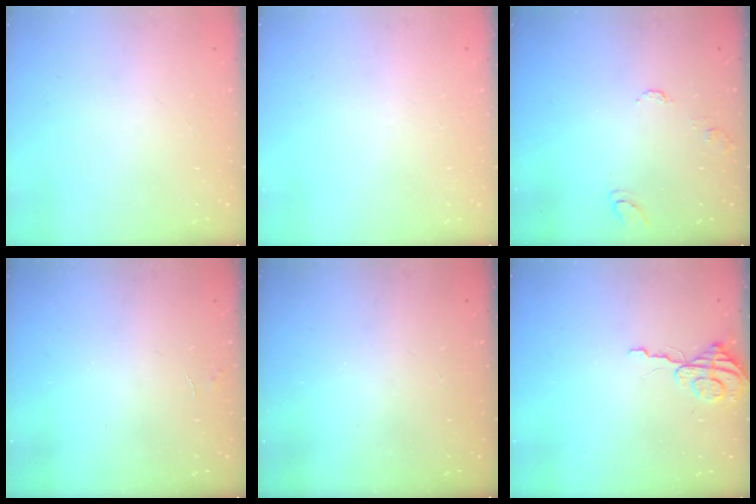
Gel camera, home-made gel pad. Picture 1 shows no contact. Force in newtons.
{"total": 0.0}
{"total": 8.4, "press": 8.3, "slide": 0.6}
{"total": 2.2, "press": 2.2, "slide": 0.2}
{"total": 0.0}
{"total": 4.1, "press": 4.1, "slide": 0.3}